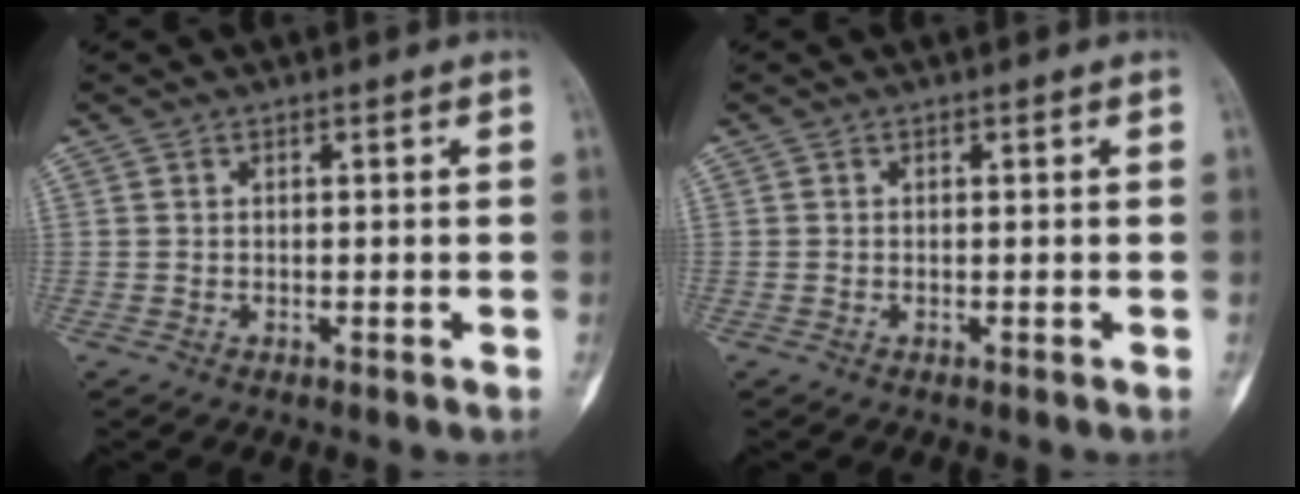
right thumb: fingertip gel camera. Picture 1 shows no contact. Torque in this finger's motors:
{"motor_torque": [0.46, 0.23, 0.31, -0.12, 0.02]}